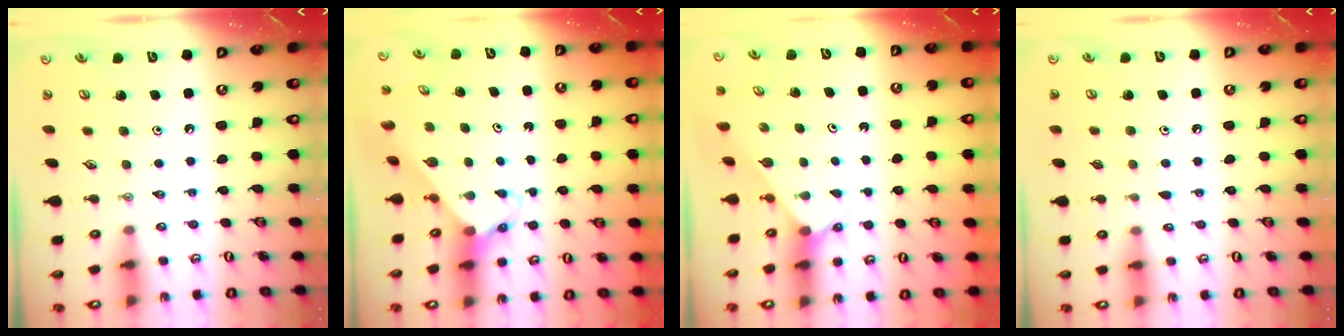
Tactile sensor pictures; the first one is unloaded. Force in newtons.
{"total": 2.6, "press": 2.6, "slide": 0.2}
{"total": 2.0, "press": 1.9, "slide": 0.2}
{"total": 3.9, "press": 3.9, "slide": 0.4}